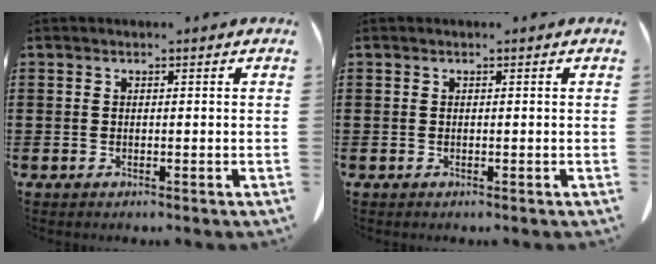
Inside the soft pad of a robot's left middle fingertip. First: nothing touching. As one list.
[{"total": 0.0}]